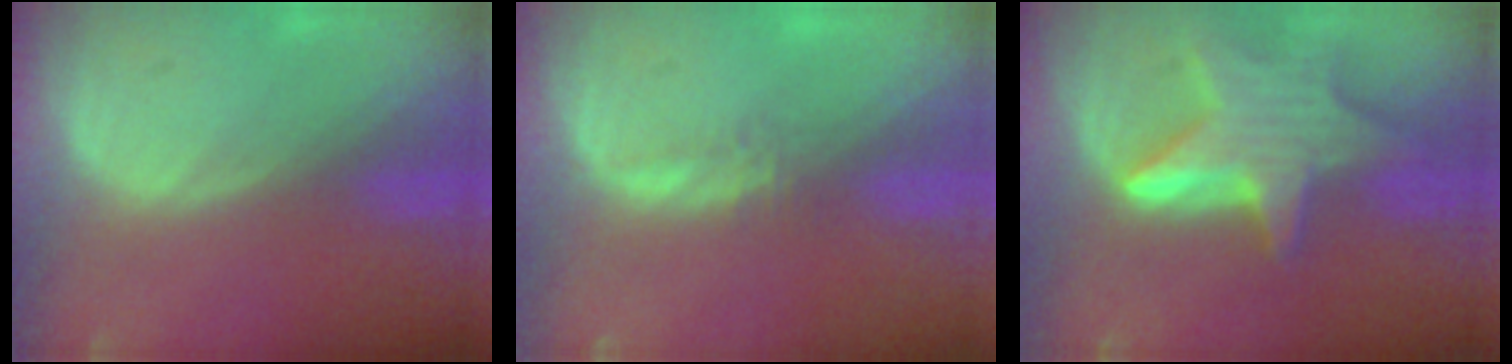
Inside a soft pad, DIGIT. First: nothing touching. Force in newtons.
{"total": 1.3, "press": 1.2, "slide": 0.5}
{"total": 9.0, "press": 9.0, "slide": 0.7}